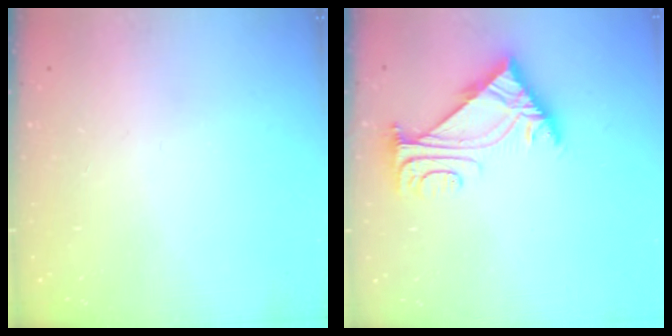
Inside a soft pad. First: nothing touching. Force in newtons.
{"total": 6.1, "press": 6.0, "slide": 1.1}